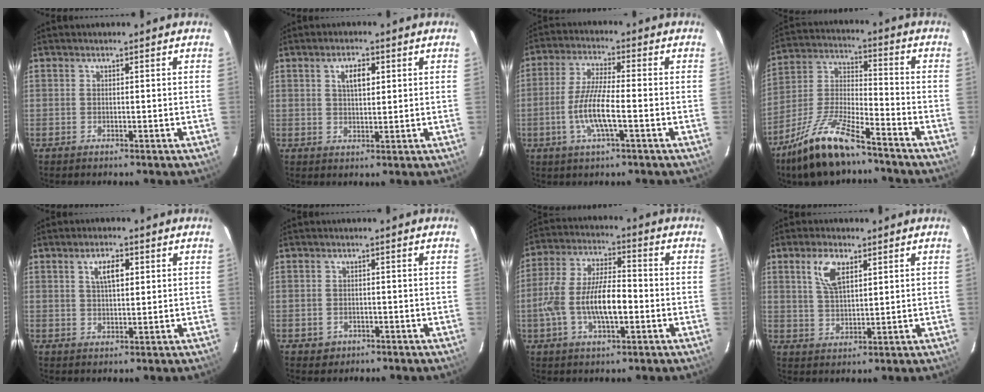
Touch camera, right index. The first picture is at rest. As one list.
[{"total": 4.0, "force": [1.5, 1.8, 3.3], "torque": [-0.057, 0.008, 0.027]}, {"total": 8.8, "force": [-2.5, 1.1, 8.3], "torque": [-0.170, -0.004, -0.051]}, {"total": 15.7, "force": [-11.6, 3.9, 9.9], "torque": [-0.216, -0.005, -0.222]}, {"total": 4.5, "force": [1.7, 1.8, 3.8], "torque": [-0.067, 0.009, 0.032]}, {"total": 2.6, "force": [-1.0, 2.3, 0.5], "torque": [-0.014, 0.001, -0.009]}, {"total": 12.7, "force": [-2.8, 4.6, 11.5], "torque": [-0.234, 0.003, -0.050]}, {"total": 6.5, "force": [3.1, 3.0, 4.8], "torque": [-0.094, 0.009, 0.064]}]